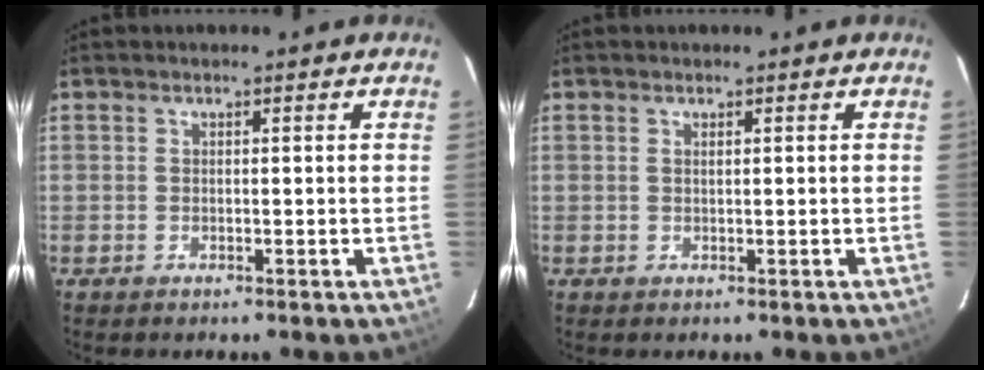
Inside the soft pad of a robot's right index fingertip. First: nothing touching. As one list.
[{"total": 0.6, "force": [0.3, 0.0, 0.5], "torque": [-0.011, 0.002, 0.006]}]